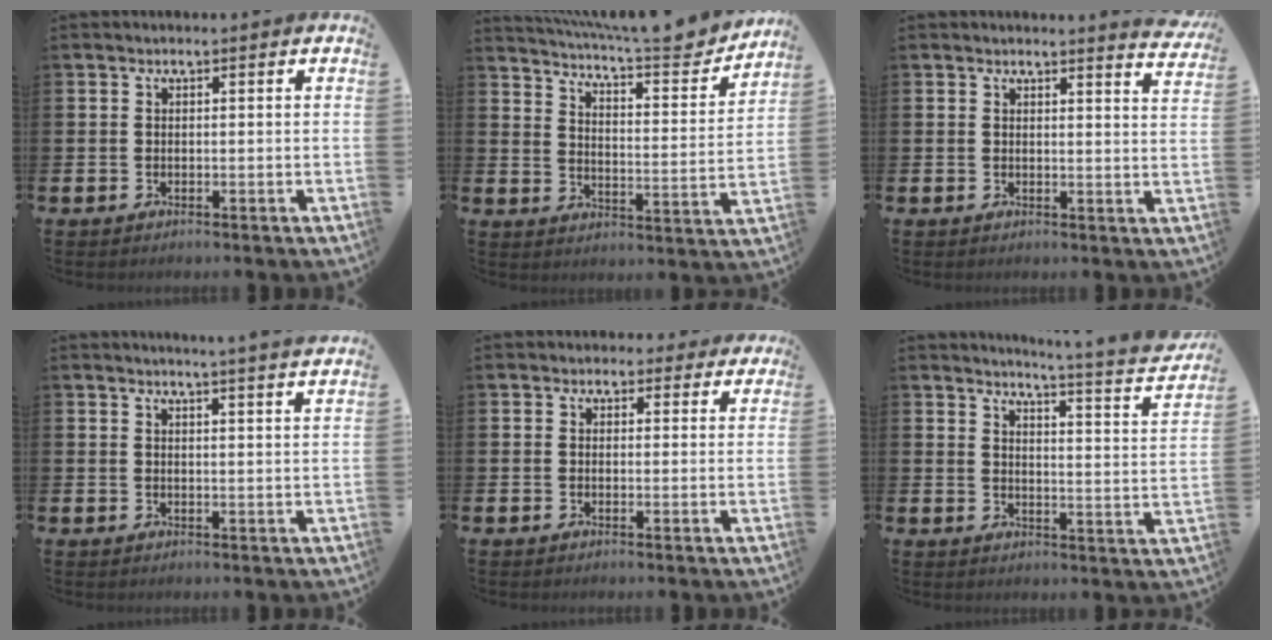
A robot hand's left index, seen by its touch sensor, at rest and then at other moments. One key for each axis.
{"total": 7.5, "fx": 7.0, "fy": 0.7, "fz": 2.6, "tx": -0.067, "ty": -0.054, "tz": 0.118}
{"total": 2.7, "fx": 2.7, "fy": -0.2, "fz": 0.2, "tx": 0.009, "ty": -0.025, "tz": 0.045}
{"total": 3.1, "fx": 3.0, "fy": -0.8, "fz": 0.3, "tx": 0.000, "ty": -0.022, "tz": 0.053}
{"total": 1.8, "fx": 1.3, "fy": 1.2, "fz": 0.1, "tx": 0.008, "ty": -0.001, "tz": 0.019}
{"total": 4.4, "fx": 4.0, "fy": -0.6, "fz": 1.7, "tx": -0.031, "ty": -0.047, "tz": 0.055}